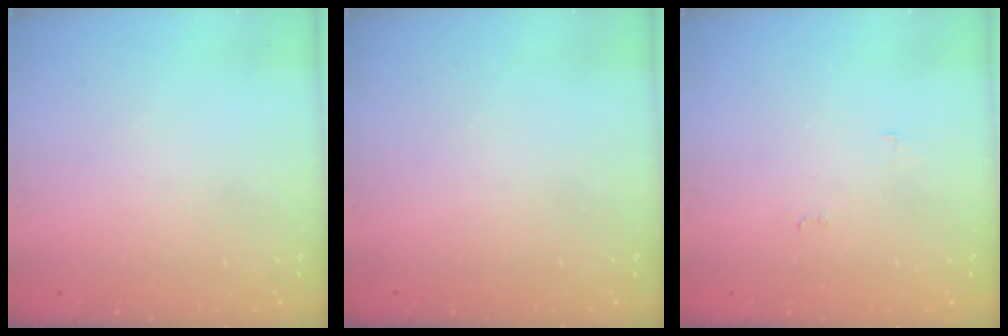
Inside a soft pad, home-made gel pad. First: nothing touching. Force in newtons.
{"total": 0.0}
{"total": 4.5, "press": 4.5, "slide": 0.5}